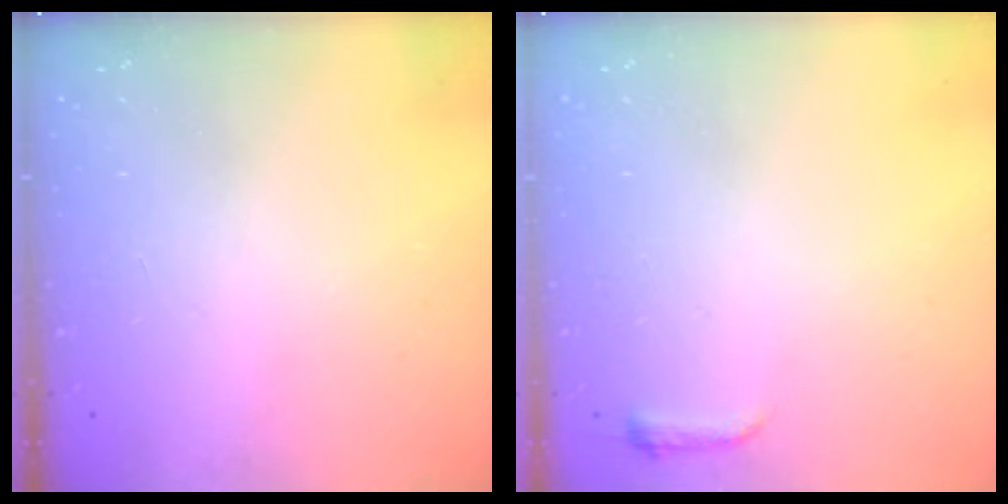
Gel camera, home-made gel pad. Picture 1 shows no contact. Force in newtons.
{"total": 3.0, "press": 2.9, "slide": 0.6}